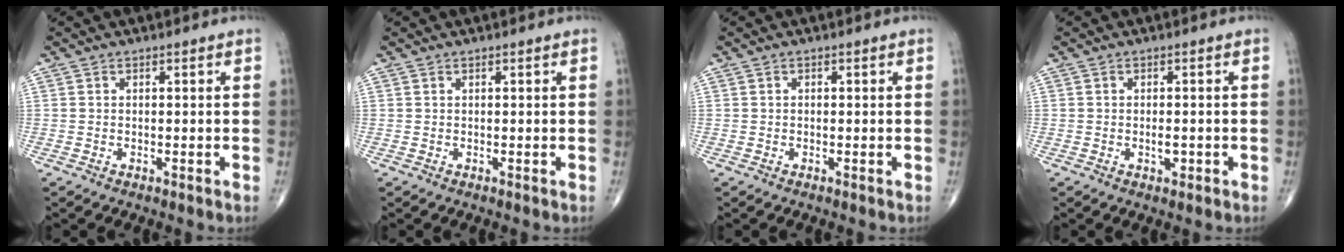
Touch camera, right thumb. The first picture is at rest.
{"total": 0.0}
{"total": 0.0}
{"total": 1.8, "force": [-0.5, 0.9, 1.4], "torque": [-0.021, 0.000, -0.008]}